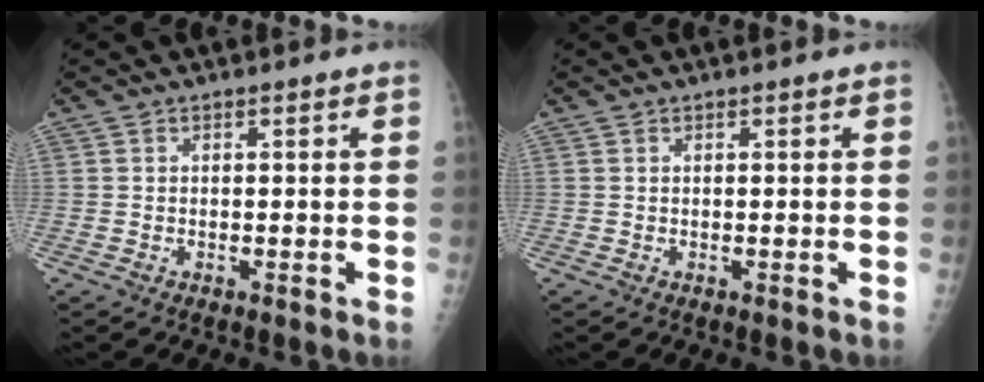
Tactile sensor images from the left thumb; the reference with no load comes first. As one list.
[{"total": 0.0}]